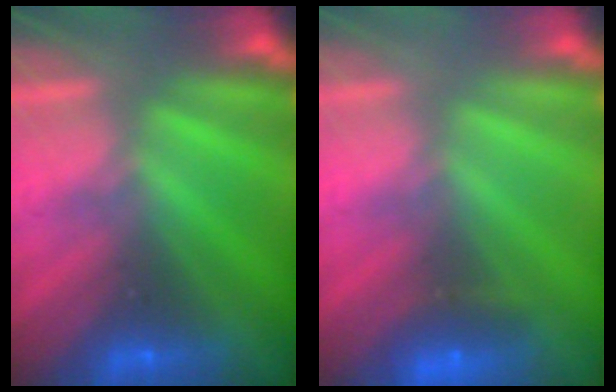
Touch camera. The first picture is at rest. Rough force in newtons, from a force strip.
{"total": 2.3}